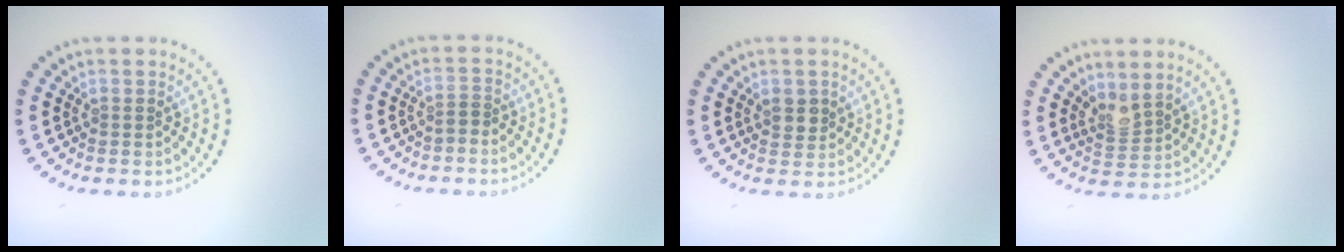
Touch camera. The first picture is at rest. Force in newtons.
{"total": 0.6, "press": 0.4, "slide": 0.5}
{"total": 1.8, "press": 1.7, "slide": 0.6}
{"total": 2.1, "press": 1.6, "slide": 1.3}